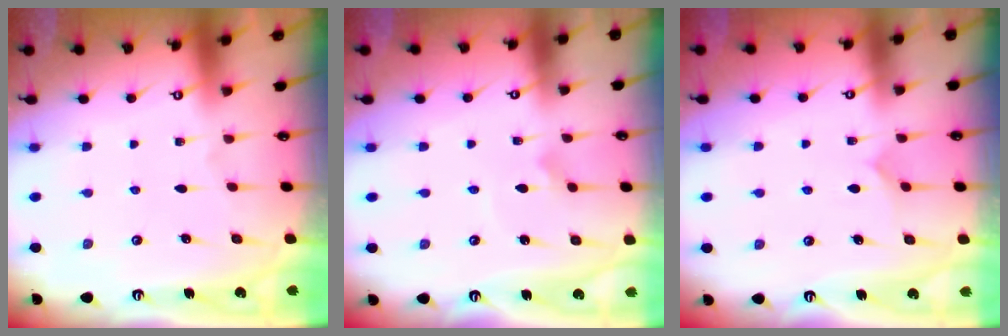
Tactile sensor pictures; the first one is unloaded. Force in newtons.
{"total": 2.5, "press": 2.5, "slide": 0.1}
{"total": 4.3, "press": 4.3, "slide": 0.3}